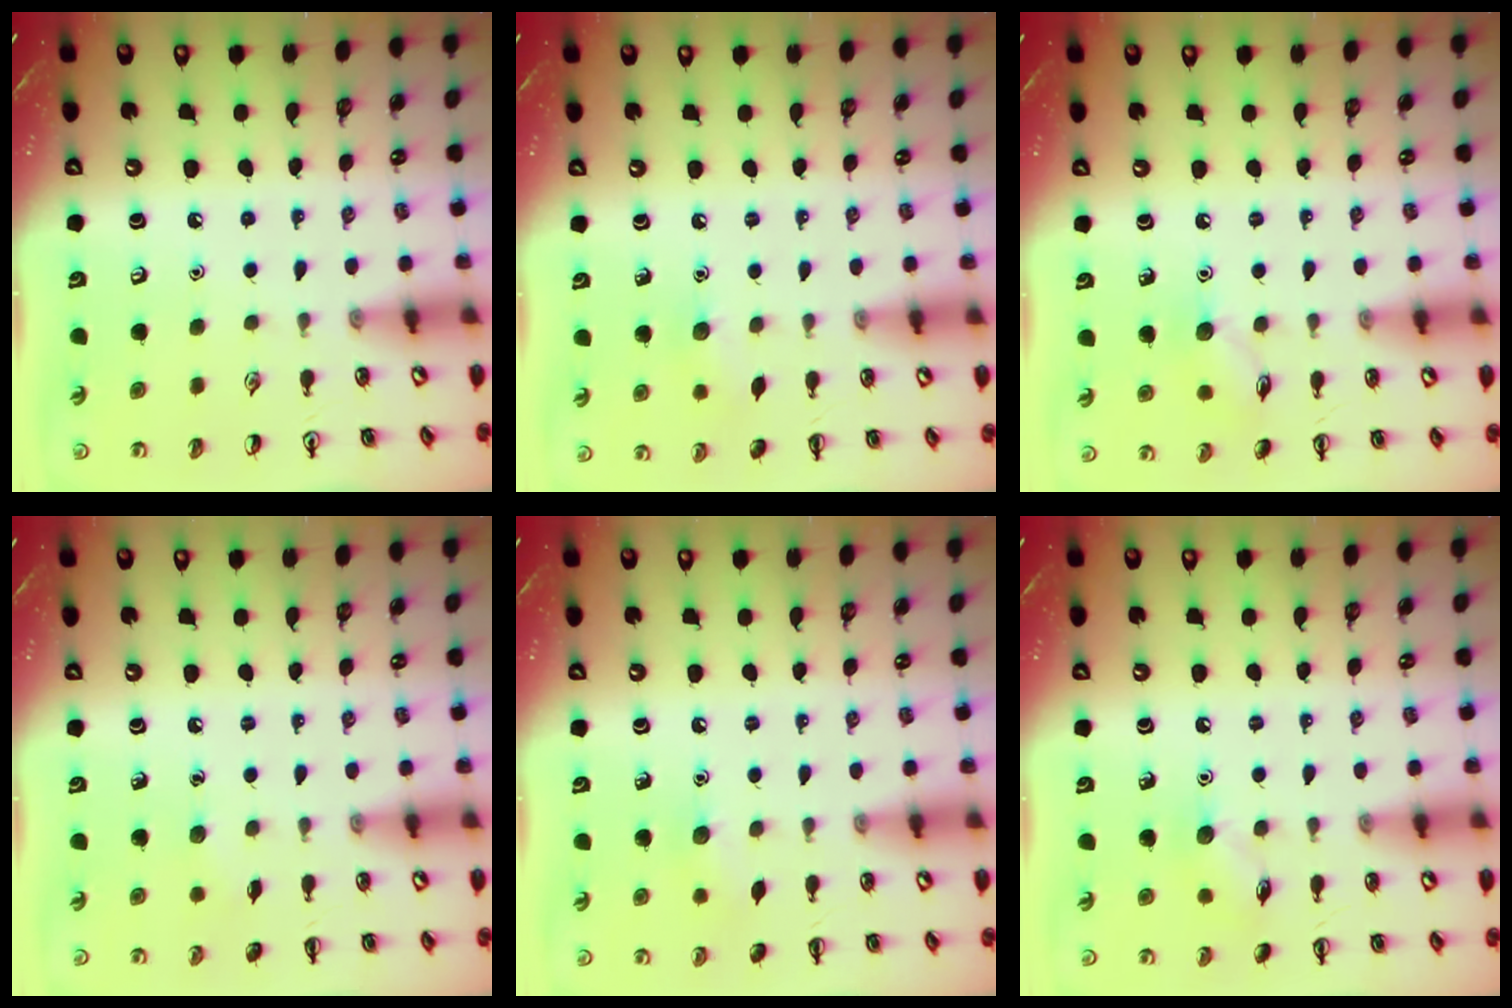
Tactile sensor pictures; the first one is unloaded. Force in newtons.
{"total": 6.1, "press": 5.9, "slide": 1.4}
{"total": 7.0, "press": 6.9, "slide": 1.3}
{"total": 4.0, "press": 3.8, "slide": 1.0}
{"total": 6.1, "press": 5.9, "slide": 1.4}
{"total": 6.5, "press": 6.3, "slide": 1.5}